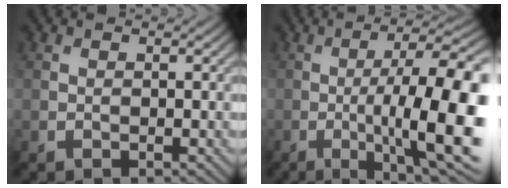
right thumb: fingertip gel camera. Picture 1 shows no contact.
{"total": 17.7, "force": [-3.1, 4.9, 16.7], "torque": [-0.238, -0.011, -0.037]}